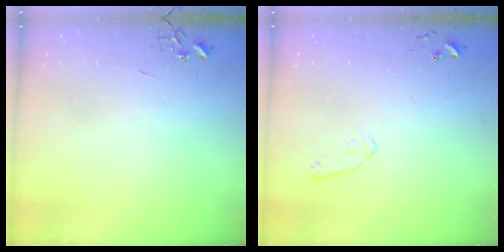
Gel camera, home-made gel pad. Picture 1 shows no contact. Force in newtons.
{"total": 6.5, "press": 6.4, "slide": 1.0}